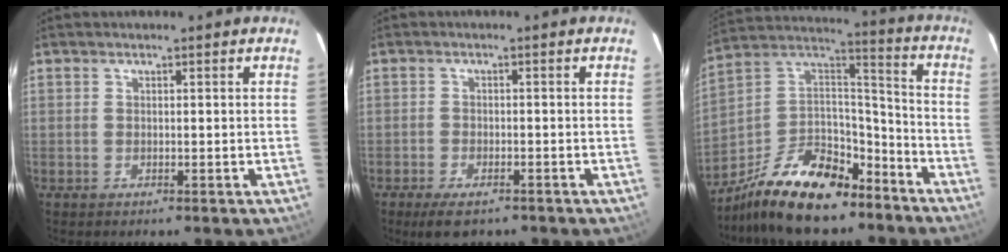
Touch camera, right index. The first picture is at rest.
{"total": 5.6, "force": [-4.1, 2.3, 3.0], "torque": [-0.072, -0.015, -0.066]}
{"total": 21.5, "force": [-15.2, 10.2, 11.3], "torque": [-0.232, 0.032, -0.243]}